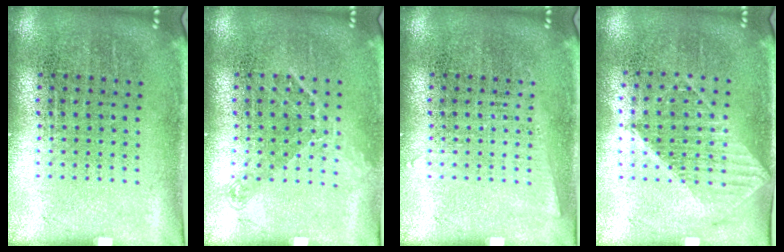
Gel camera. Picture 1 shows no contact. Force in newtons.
{"total": 1.1, "press": 0.8, "slide": 0.6}
{"total": 0.7, "press": 0.7, "slide": 0.0}
{"total": 1.1, "press": 1.0, "slide": 0.3}